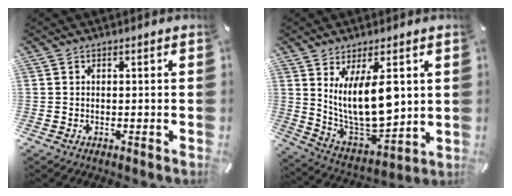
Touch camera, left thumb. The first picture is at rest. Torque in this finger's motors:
{"motor_torque": [2.39, 2.61, 1.53, -1.24, 0.22]}